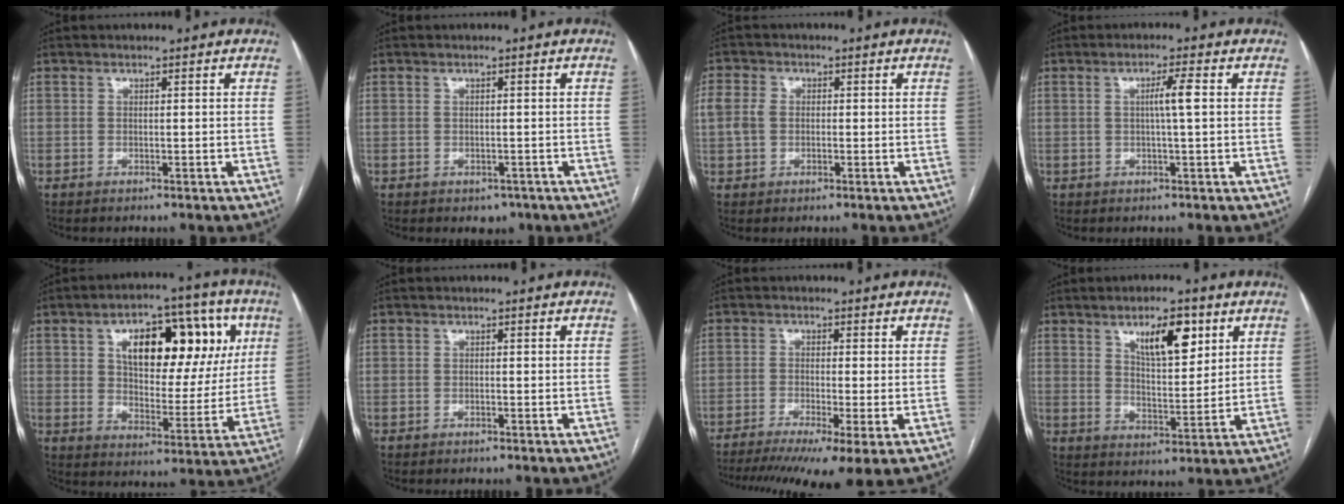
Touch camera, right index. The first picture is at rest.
{"total": 2.2, "force": [-1.1, 1.7, 0.8], "torque": [0.000, 0.002, -0.007]}
{"total": 3.7, "force": [0.1, 2.9, 2.4], "torque": [-0.068, 0.016, 0.002]}
{"total": 3.4, "force": [0.4, -0.3, 3.4], "torque": [-0.060, 0.001, 0.006]}
{"total": 19.6, "force": [6.9, 9.3, 15.8], "torque": [-0.222, 0.037, 0.106]}
{"total": 0.0}
{"total": 12.5, "force": [-8.2, 1.7, 9.2], "torque": [-0.147, -0.018, -0.130]}
{"total": 9.1, "force": [4.9, 3.1, 7.1], "torque": [-0.116, 0.001, 0.085]}